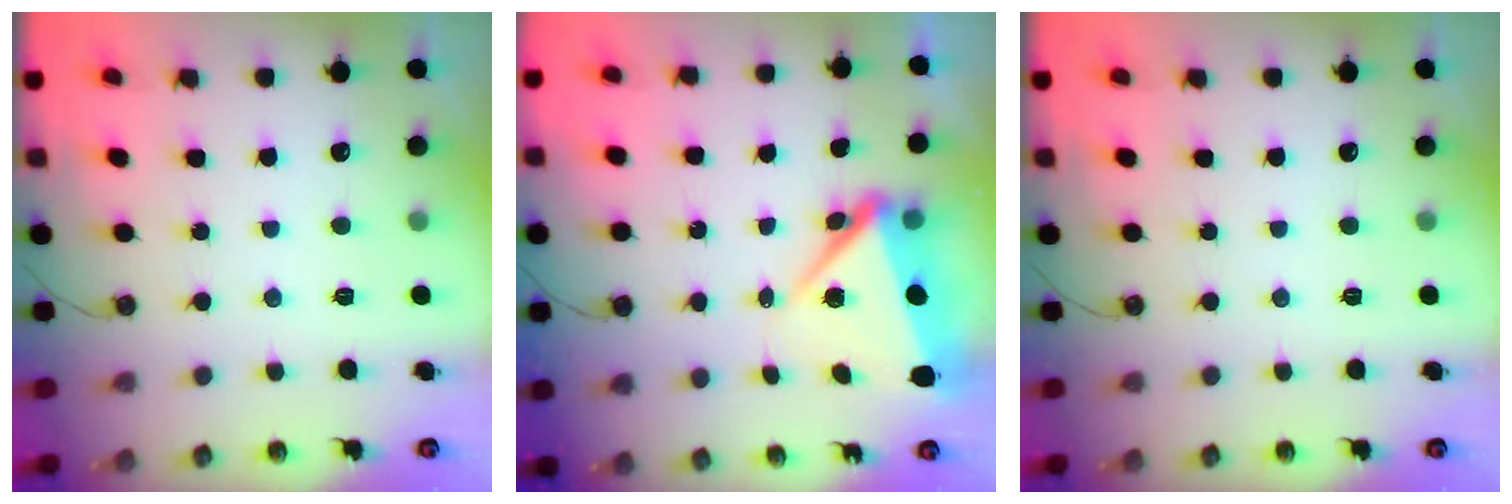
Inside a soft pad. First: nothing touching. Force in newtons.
{"total": 7.3, "press": 7.0, "slide": 2.0}
{"total": 0.0}